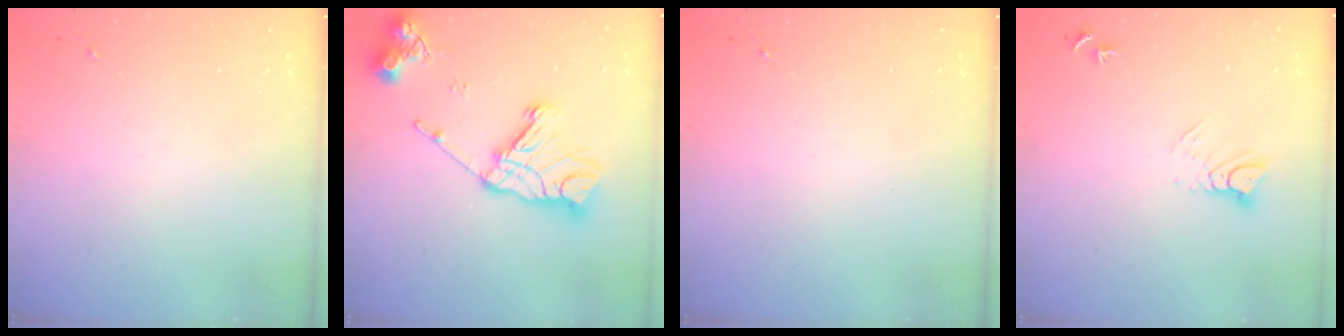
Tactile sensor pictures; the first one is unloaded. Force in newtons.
{"total": 18.6, "press": 18.5, "slide": 1.4}
{"total": 0.0}
{"total": 4.9, "press": 4.8, "slide": 0.3}